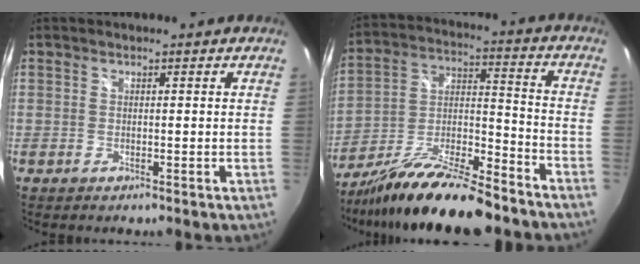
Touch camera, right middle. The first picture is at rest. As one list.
[{"total": 18.1, "force": [-14.4, 3.3, 10.5], "torque": [-0.206, -0.013, -0.247]}]